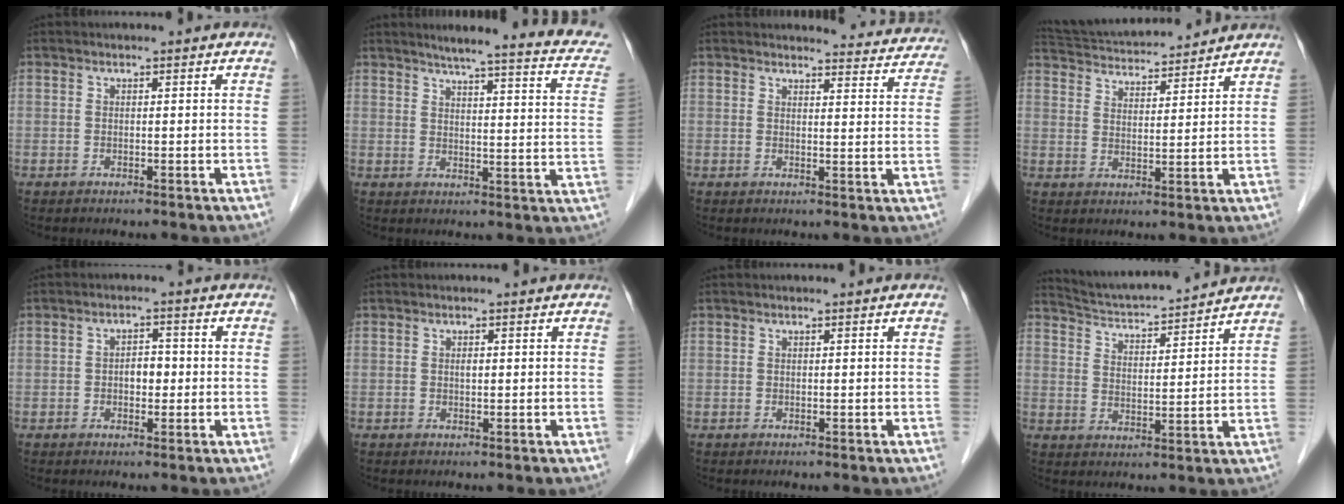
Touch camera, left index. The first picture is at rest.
{"total": 18.3, "force": [15.5, 1.7, 9.6], "torque": [-0.115, -0.020, 0.171]}
{"total": 9.5, "force": [9.4, 1.5, 0.7], "torque": [0.016, -0.027, 0.082]}
{"total": 14.4, "force": [13.6, 2.0, 4.5], "torque": [-0.084, 0.034, 0.218]}
{"total": 2.7, "force": [-0.4, 1.6, 2.1], "torque": [-0.030, 0.009, -0.007]}
{"total": 0.5, "force": [0.0, 0.3, 0.5], "torque": [-0.010, 0.001, 0.001]}
{"total": 0.0}
{"total": 12.1, "force": [11.6, 0.1, 3.3], "torque": [-0.065, 0.014, 0.182]}